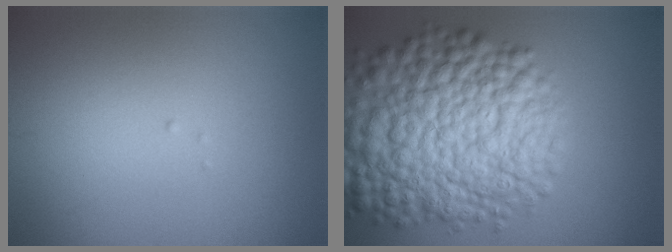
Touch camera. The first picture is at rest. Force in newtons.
{"total": 13.4, "press": 13.4, "slide": 0.4}